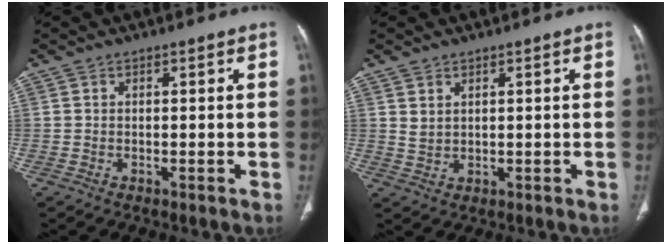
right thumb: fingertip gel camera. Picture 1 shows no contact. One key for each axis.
{"total": 2.2, "fx": 1.3, "fy": 1.3, "fz": 1.1, "tx": -0.013, "ty": -0.009, "tz": 0.032}